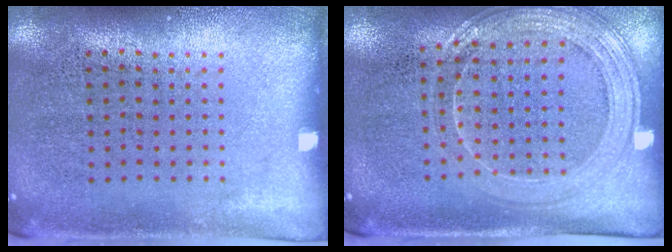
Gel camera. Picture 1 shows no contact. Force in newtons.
{"total": 1.6, "press": 1.5, "slide": 0.4}